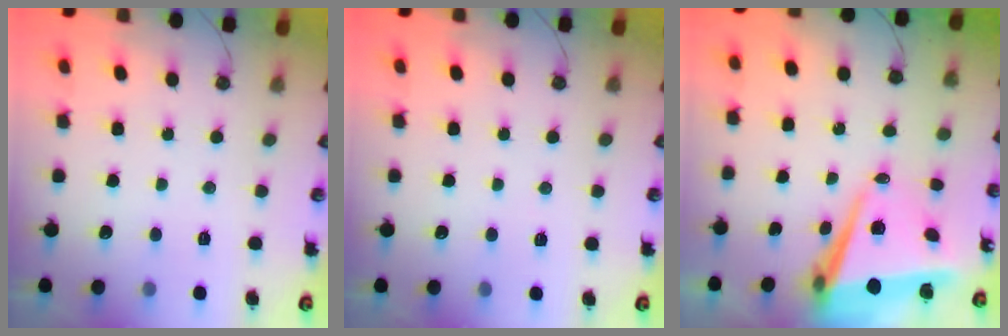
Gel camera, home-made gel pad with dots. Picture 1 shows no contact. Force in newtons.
{"total": 2.8, "press": 2.2, "slide": 1.6}
{"total": 7.9, "press": 7.8, "slide": 1.6}